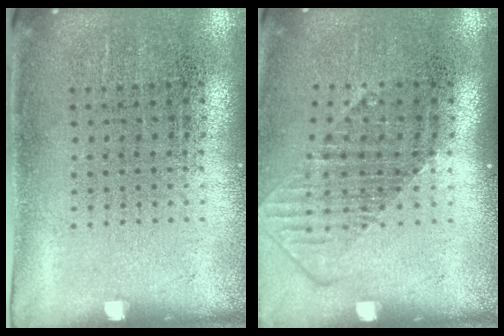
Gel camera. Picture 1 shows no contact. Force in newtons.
{"total": 1.4, "press": 1.1, "slide": 0.9}